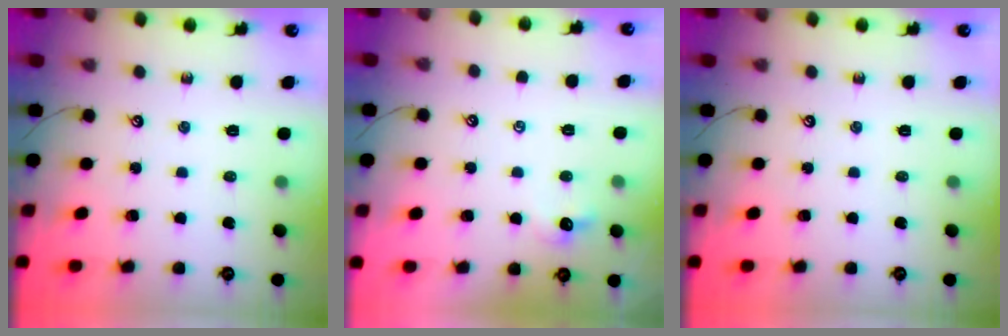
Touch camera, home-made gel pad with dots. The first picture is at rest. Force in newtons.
{"total": 0.5, "press": 0.1, "slide": 0.5}
{"total": 0.0}